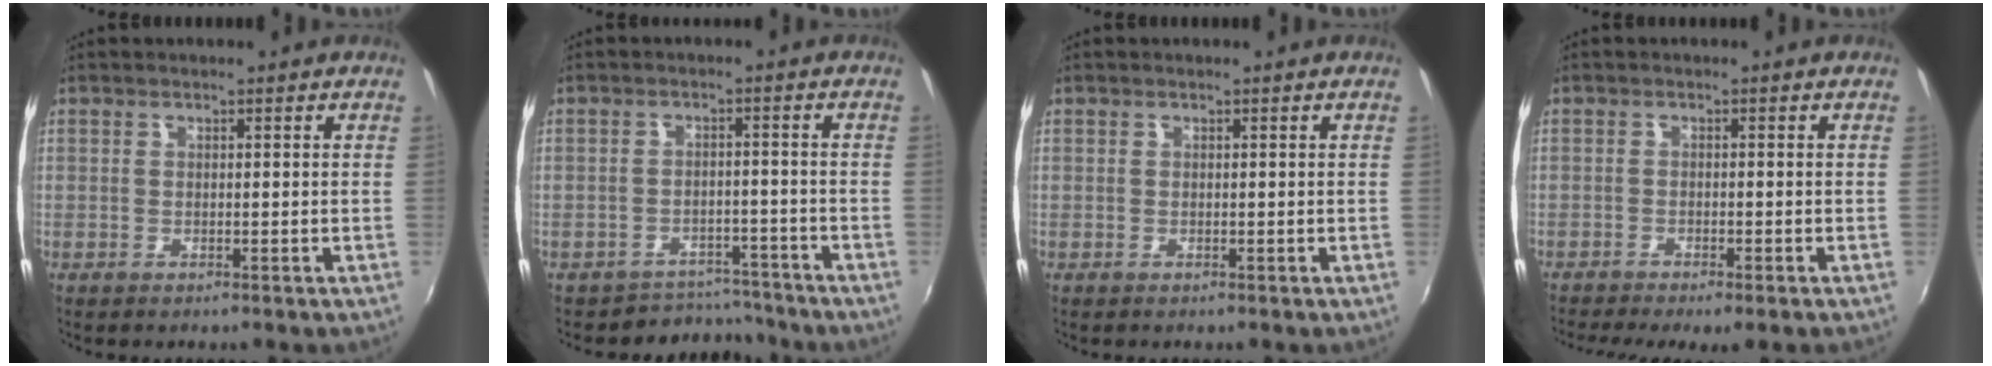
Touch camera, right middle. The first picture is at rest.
{"total": 5.8, "force": [-5.2, 2.5, -0.9], "torque": [0.013, 0.018, -0.074]}
{"total": 0.0}
{"total": 5.2, "force": [-4.3, 0.1, 2.9], "torque": [-0.067, -0.022, -0.071]}